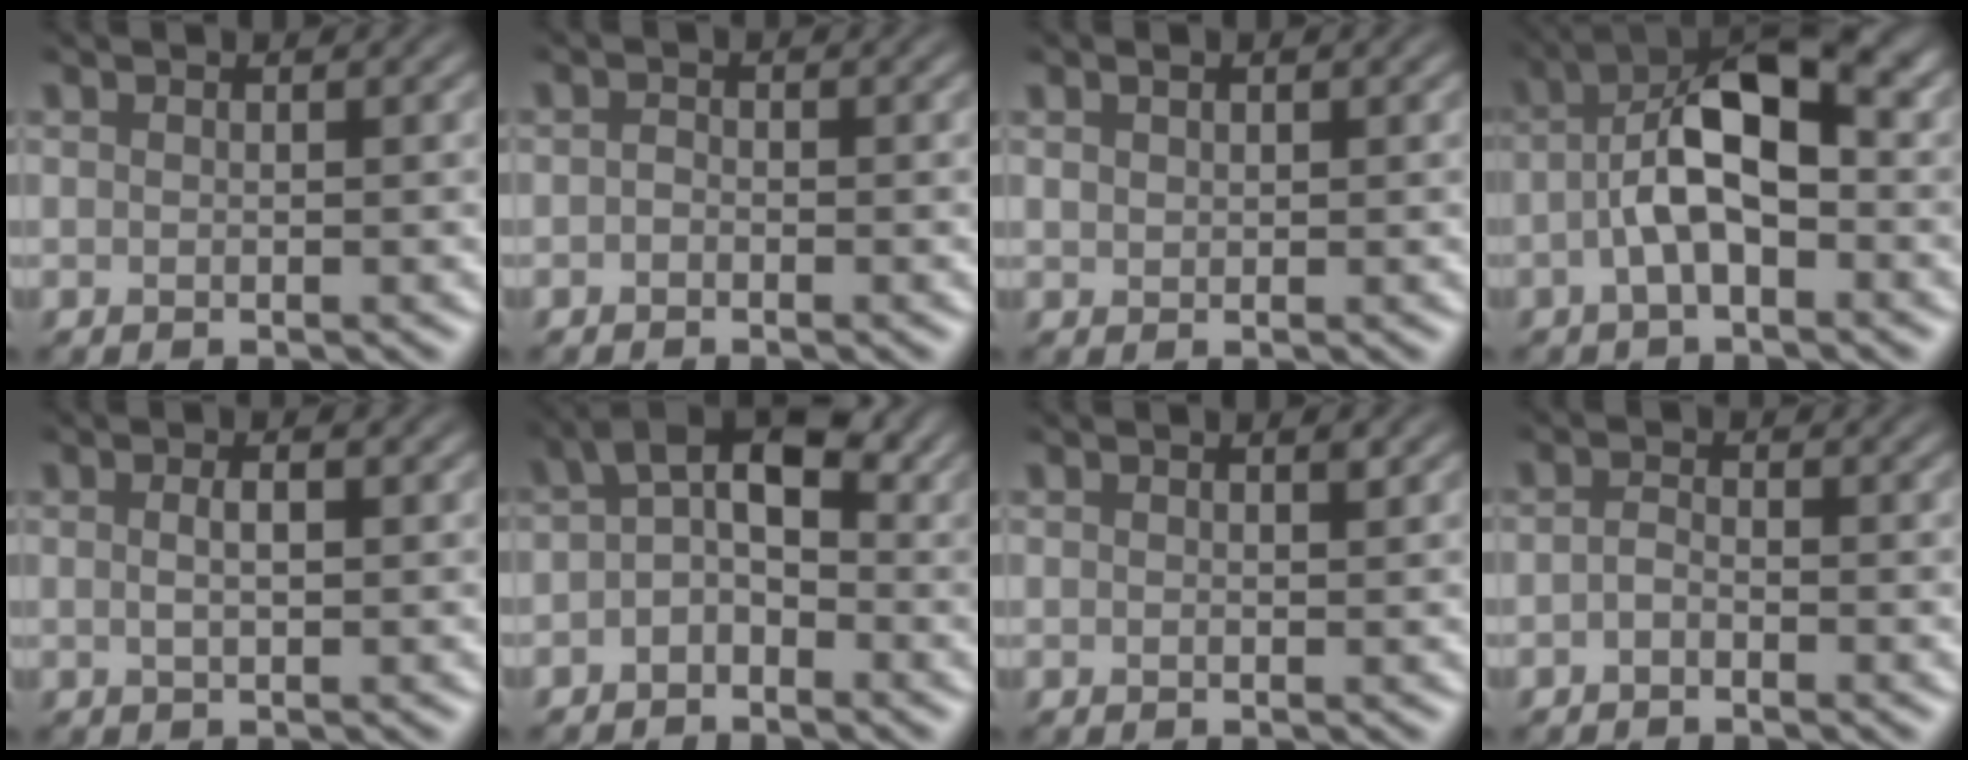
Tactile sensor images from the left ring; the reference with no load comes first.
{"total": 0.7, "force": [-0.4, 0.4, 0.3], "torque": [-0.006, -0.001, -0.009]}
{"total": 1.0, "force": [0.6, 0.6, 0.5], "torque": [-0.010, 0.002, 0.011]}
{"total": 6.9, "force": [-0.5, 2.8, 6.3], "torque": [-0.119, 0.018, -0.020]}
{"total": 1.6, "force": [0.4, 0.5, 1.5], "torque": [-0.018, -0.010, 0.004]}
{"total": 3.4, "force": [-0.4, 2.0, 2.7], "torque": [-0.037, 0.016, -0.018]}
{"total": 0.6, "force": [0.3, 0.0, 0.5], "torque": [-0.006, -0.002, 0.002]}
{"total": 1.0, "force": [-0.6, 0.4, 0.6], "torque": [-0.015, 0.002, -0.015]}